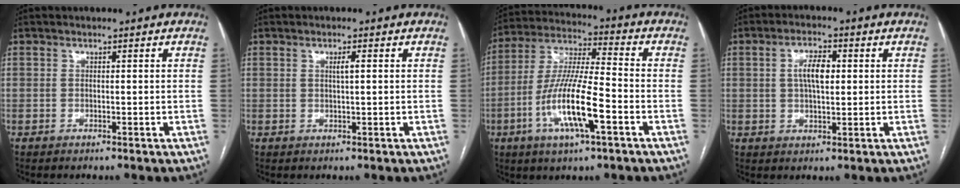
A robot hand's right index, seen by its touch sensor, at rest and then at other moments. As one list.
[{"total": 1.4, "force": [0.4, 0.1, 1.4], "torque": [-0.024, 0.002, 0.005]}, {"total": 14.3, "force": [-5.1, 2.0, 13.2], "torque": [-0.268, -0.007, -0.093]}, {"total": 5.1, "force": [0.9, 2.0, 4.6], "torque": [-0.087, 0.009, 0.016]}]